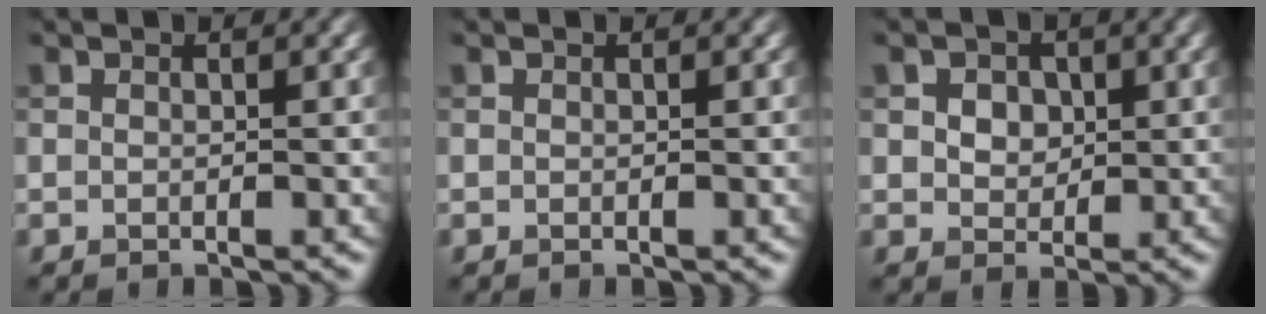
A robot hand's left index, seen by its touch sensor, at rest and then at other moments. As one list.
[{"total": 0.0}, {"total": 2.9, "force": [0.9, 2.3, 1.6], "torque": [-0.031, 0.007, 0.006]}]